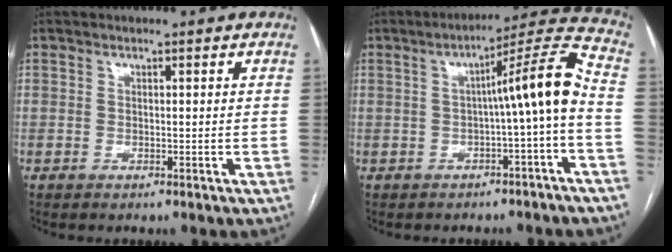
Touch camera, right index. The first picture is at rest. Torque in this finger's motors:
{"motor_torque": [1.26, -0.38, 0.66, 0.12]}